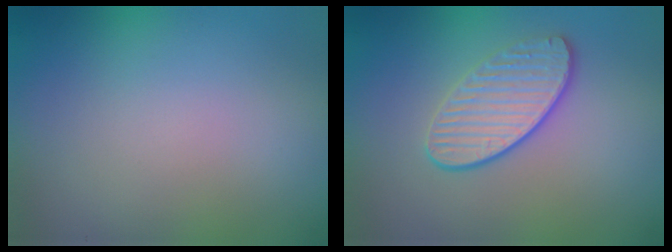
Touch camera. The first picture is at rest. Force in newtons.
{"total": 3.4, "press": 3.1, "slide": 1.4}